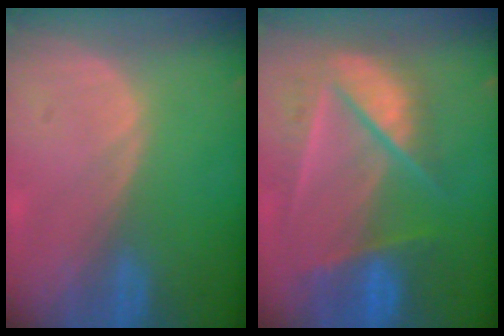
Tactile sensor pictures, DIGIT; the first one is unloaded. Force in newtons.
{"total": 9.8, "press": 8.3, "slide": 5.3}